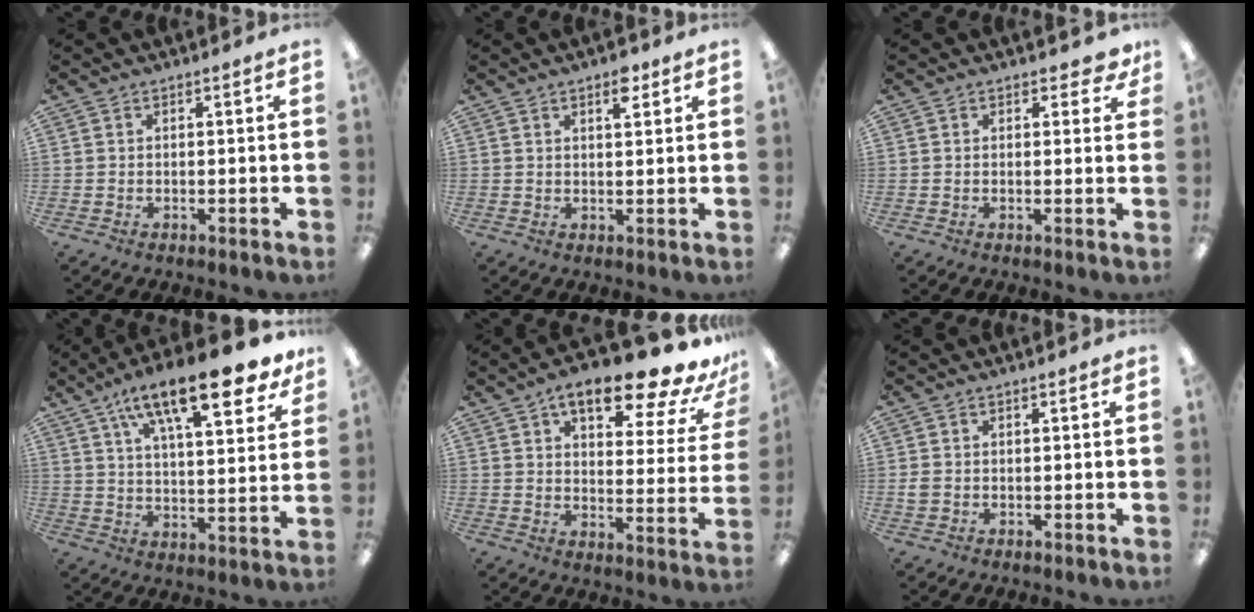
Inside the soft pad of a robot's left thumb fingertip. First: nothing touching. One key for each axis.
{"total": 3.9, "fx": 2.6, "fy": 1.5, "fz": 2.5, "tx": -0.024, "ty": -0.010, "tz": 0.039}
{"total": 2.6, "fx": 1.5, "fy": 1.5, "fz": 1.4, "tx": -0.006, "ty": -0.004, "tz": 0.023}
{"total": 18.4, "fx": 12.1, "fy": 5.6, "fz": 12.7, "tx": -0.197, "ty": -0.062, "tz": 0.192}
{"total": 18.1, "fx": 12.7, "fy": 5.9, "fz": 11.5, "tx": -0.155, "ty": -0.081, "tz": 0.204}
{"total": 1.7, "fx": -0.2, "fy": 1.4, "fz": 1.0, "tx": -0.017, "ty": 0.005, "tz": -0.005}